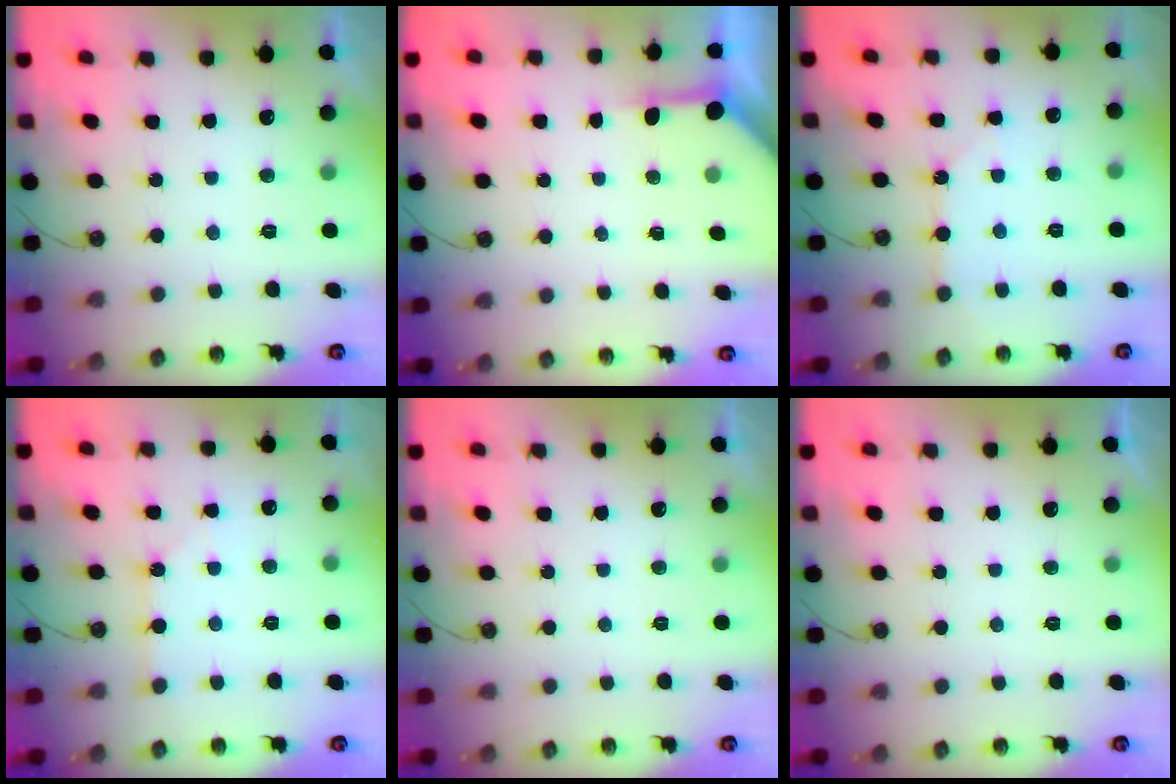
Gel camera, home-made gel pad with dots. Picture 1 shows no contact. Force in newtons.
{"total": 3.8, "press": 3.7, "slide": 0.2}
{"total": 3.9, "press": 3.8, "slide": 0.4}
{"total": 0.7, "press": 0.7, "slide": 0.1}
{"total": 0.0}
{"total": 0.0}